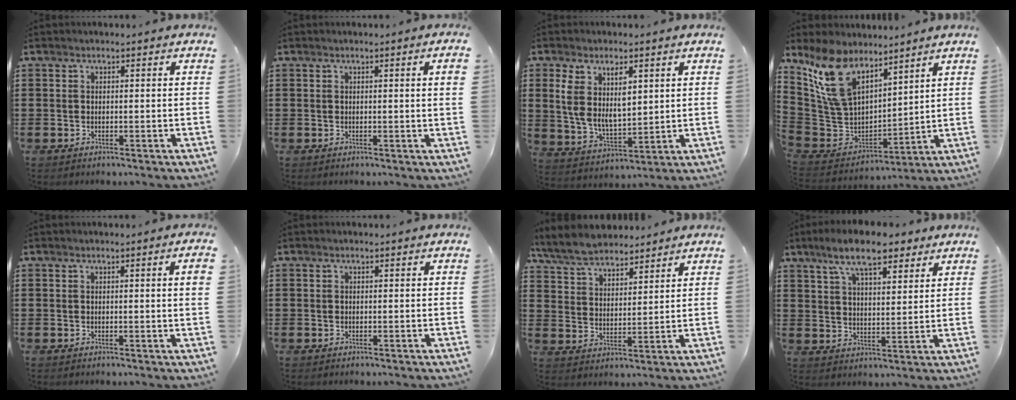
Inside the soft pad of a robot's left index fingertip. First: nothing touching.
{"total": 1.3, "force": [0.3, -0.2, 1.3], "torque": [-0.022, -0.002, 0.004]}
{"total": 7.7, "force": [3.1, 3.9, 5.8], "torque": [-0.124, -0.004, 0.054]}
{"total": 12.2, "force": [8.4, 6.4, 6.1], "torque": [-0.178, -0.036, 0.161]}
{"total": 1.7, "force": [0.4, -0.1, 1.7], "torque": [-0.029, -0.002, 0.006]}
{"total": 0.0}
{"total": 6.8, "force": [6.2, 1.9, 2.1], "torque": [-0.066, -0.013, 0.116]}
{"total": 9.2, "force": [6.7, 2.8, 5.6], "torque": [-0.117, -0.003, 0.120]}